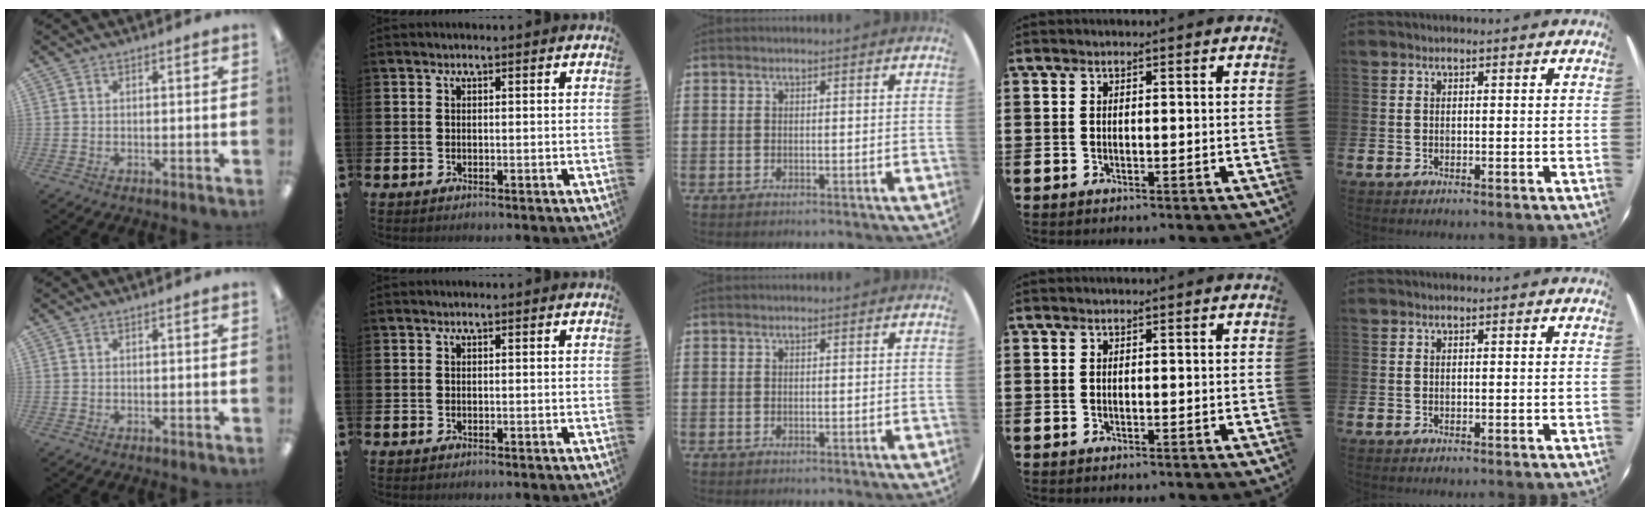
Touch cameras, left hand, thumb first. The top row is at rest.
{}